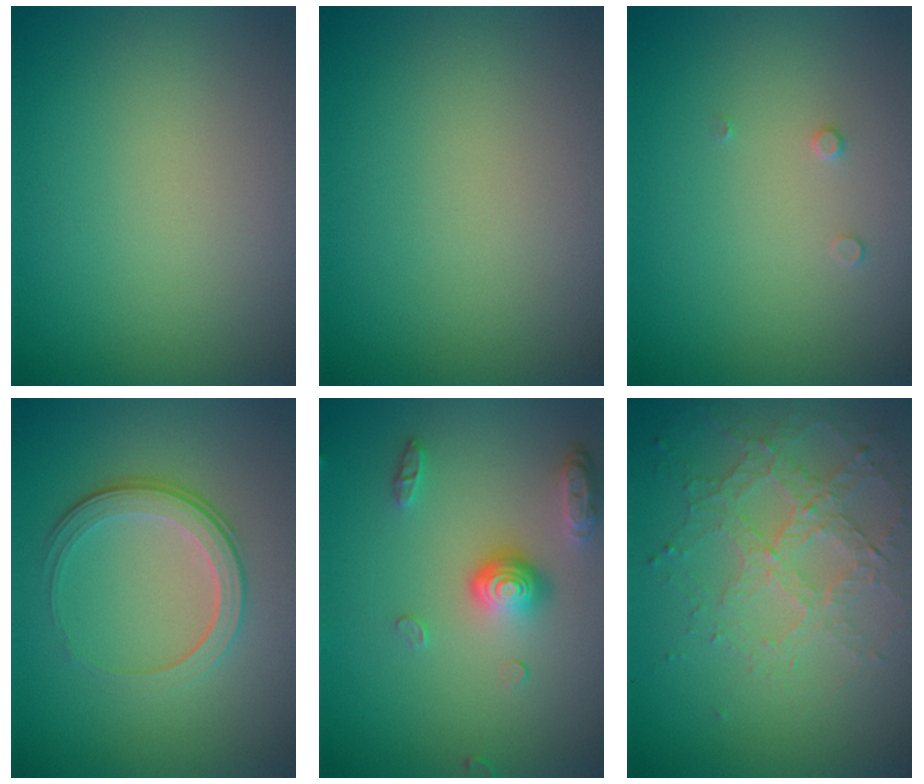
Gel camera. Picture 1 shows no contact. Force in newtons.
{"total": 0.0}
{"total": 0.6, "press": 0.6, "slide": 0.2}
{"total": 3.5, "press": 2.6, "slide": 2.4}
{"total": 3.8, "press": 3.0, "slide": 2.5}
{"total": 4.7, "press": 3.1, "slide": 3.5}